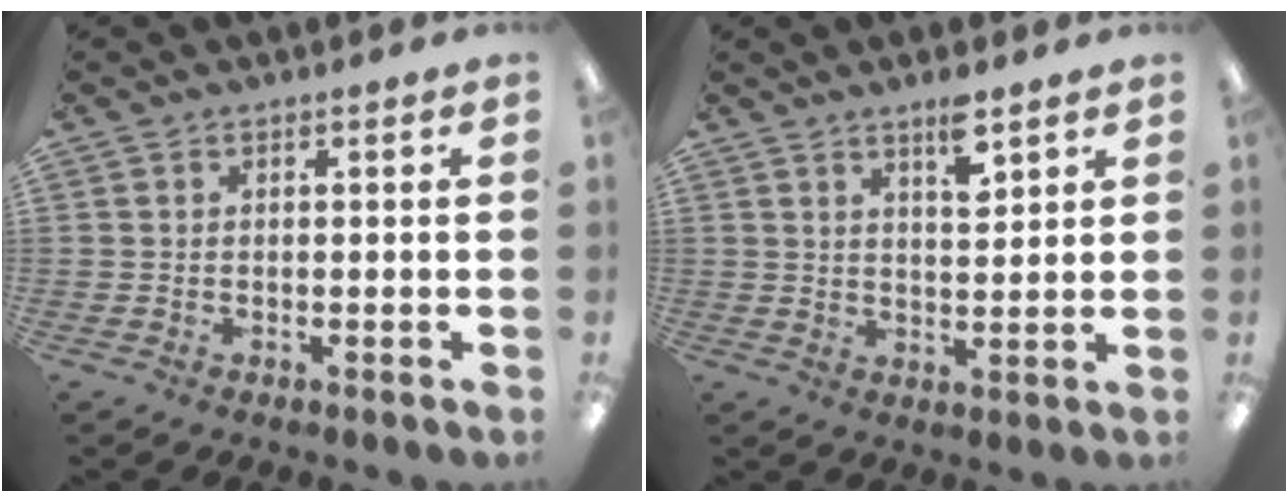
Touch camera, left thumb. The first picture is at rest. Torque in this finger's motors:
{"motor_torque": [0.25, 0.36, -0.32, -0.16, 0.08]}